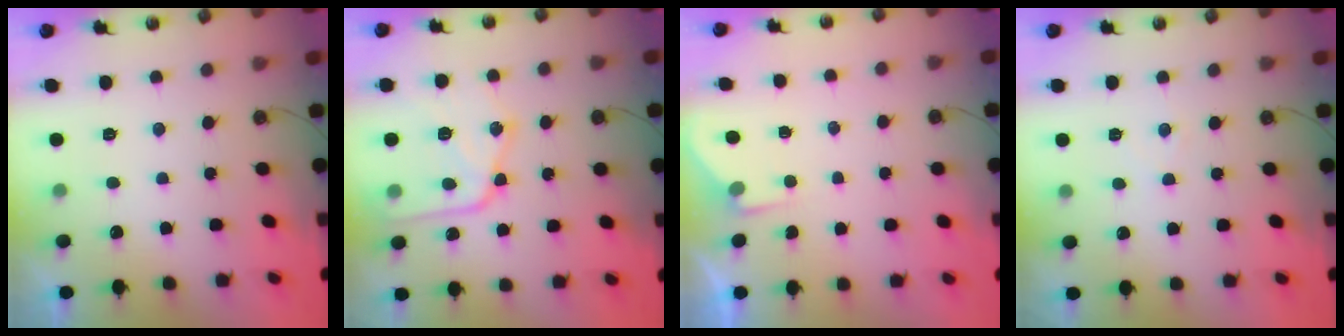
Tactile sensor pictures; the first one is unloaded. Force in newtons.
{"total": 16.0, "press": 15.9, "slide": 1.3}
{"total": 2.8, "press": 2.8, "slide": 0.4}
{"total": 3.1, "press": 3.1, "slide": 0.5}